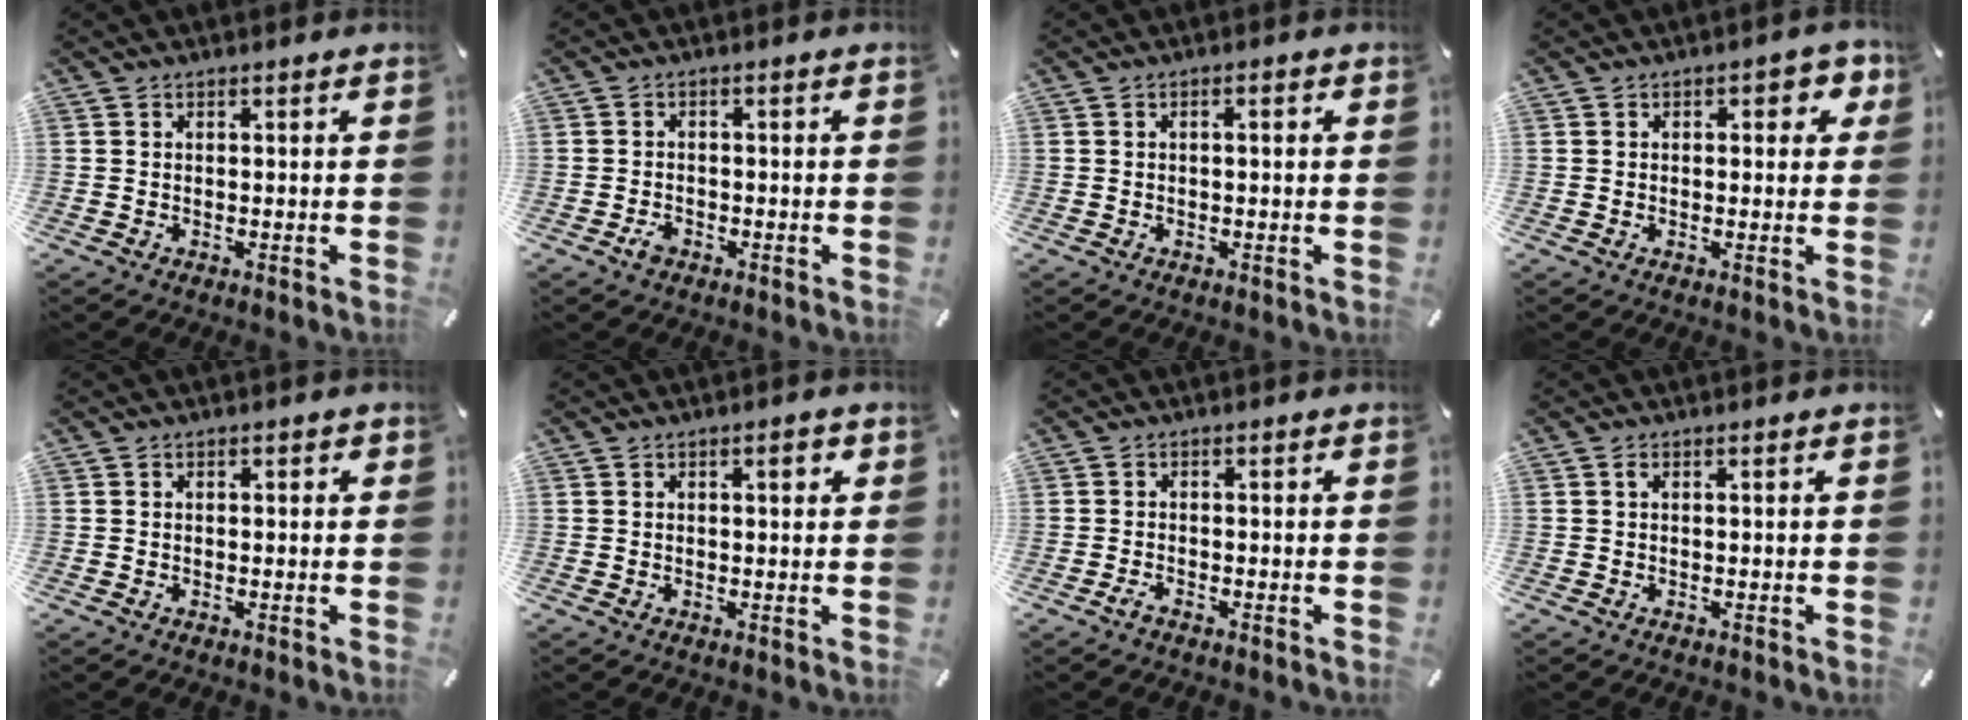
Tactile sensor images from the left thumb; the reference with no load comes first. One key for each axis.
{"total": 2.0, "fx": -1.2, "fy": 1.3, "fz": 0.9, "tx": -0.016, "ty": 0.007, "tz": -0.025}
{"total": 1.4, "fx": -0.1, "fy": 0.5, "fz": 1.3, "tx": -0.023, "ty": 0.002, "tz": -0.003}
{"total": 4.3, "fx": 1.0, "fy": 2.5, "fz": 3.3, "tx": -0.036, "ty": 0.001, "tz": 0.009}
{"total": 0.8, "fx": -0.1, "fy": 0.6, "fz": 0.5, "tx": -0.009, "ty": 0.003, "tz": -0.002}
{"total": 2.5, "fx": 0.9, "fy": 0.9, "fz": 2.1, "tx": -0.027, "ty": 0.001, "tz": 0.009}
{"total": 1.5, "fx": -1.2, "fy": 0.5, "fz": 0.9, "tx": -0.015, "ty": 0.004, "tz": -0.022}
{"total": 0.6, "fx": 0.1, "fy": 0.2, "fz": 0.5, "tx": -0.011, "ty": 0.001, "tz": 0.002}